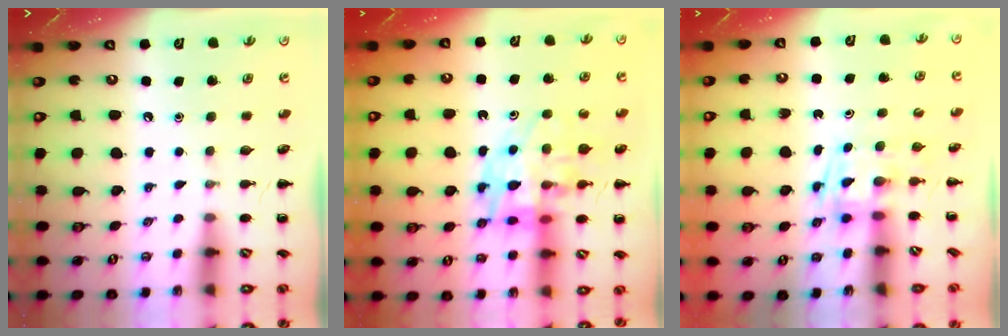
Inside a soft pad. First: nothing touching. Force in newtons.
{"total": 16.0, "press": 15.5, "slide": 4.0}
{"total": 2.4, "press": 2.2, "slide": 1.1}